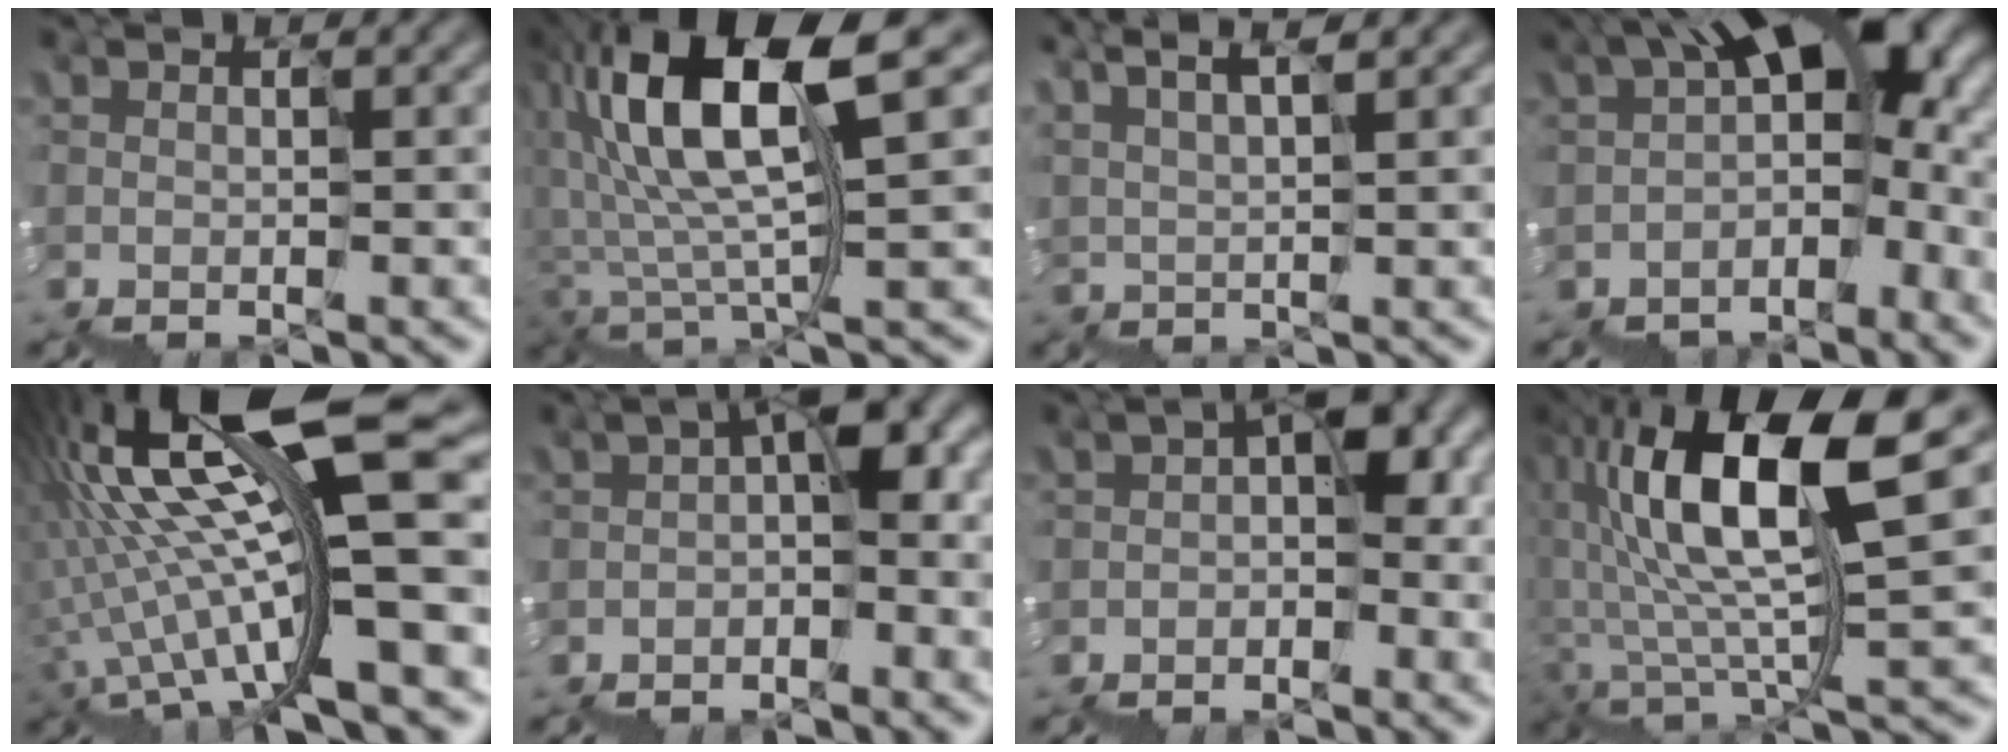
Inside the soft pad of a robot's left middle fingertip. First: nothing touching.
{"total": 7.6, "force": [2.9, 1.8, 6.8], "torque": [-0.139, 0.019, 0.058]}
{"total": 3.3, "force": [3.2, 0.4, 0.8], "torque": [-0.022, 0.025, 0.056]}
{"total": 8.4, "force": [-1.2, 4.2, 7.2], "torque": [-0.123, 0.020, -0.024]}
{"total": 14.1, "force": [1.0, 2.7, 13.8], "torque": [-0.265, 0.028, 0.023]}
{"total": 4.6, "force": [-1.0, 1.7, 4.1], "torque": [-0.075, 0.017, -0.023]}
{"total": 3.7, "force": [-1.0, 1.7, 3.1], "torque": [-0.064, 0.015, -0.027]}
{"total": 9.5, "force": [1.9, 2.4, 9.0], "torque": [-0.175, 0.022, 0.037]}